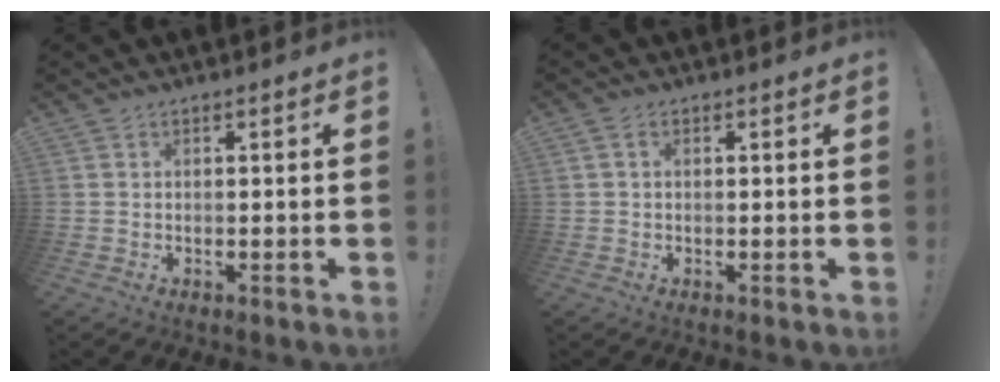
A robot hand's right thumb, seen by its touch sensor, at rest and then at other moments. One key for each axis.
{"total": 1.2, "fx": 0.1, "fy": 0.8, "fz": 0.8, "tx": -0.016, "ty": 0.005, "tz": 0.003}